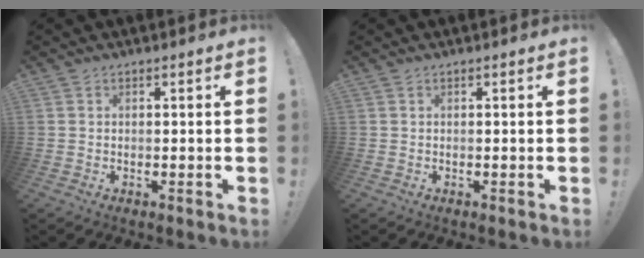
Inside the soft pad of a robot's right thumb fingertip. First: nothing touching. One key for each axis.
{"total": 0.0}